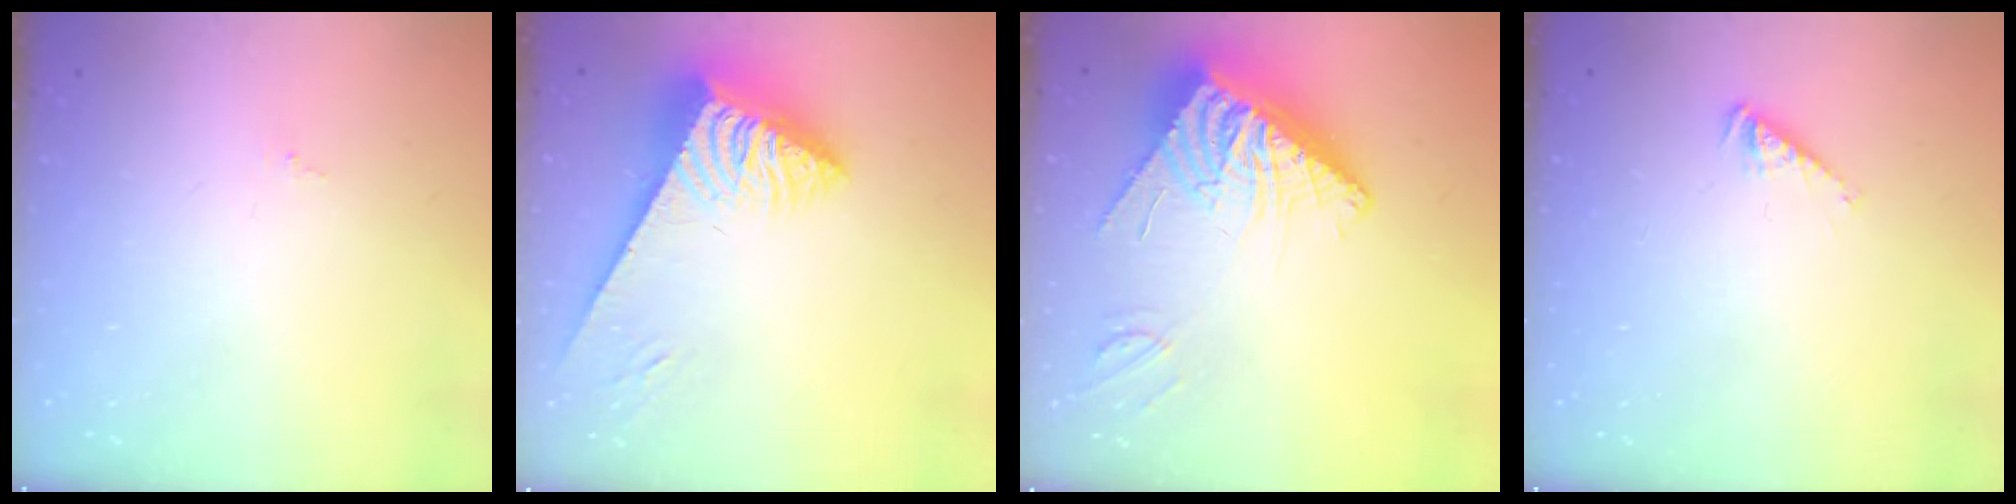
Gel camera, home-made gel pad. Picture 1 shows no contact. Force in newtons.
{"total": 5.9, "press": 5.9, "slide": 1.0}
{"total": 14.1, "press": 14.0, "slide": 1.4}
{"total": 1.5, "press": 1.5, "slide": 0.3}